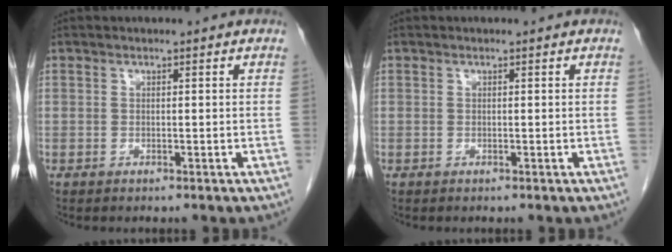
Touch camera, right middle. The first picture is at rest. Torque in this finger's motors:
{"motor_torque": [0.00, 0.00, 0.00, 0.00]}